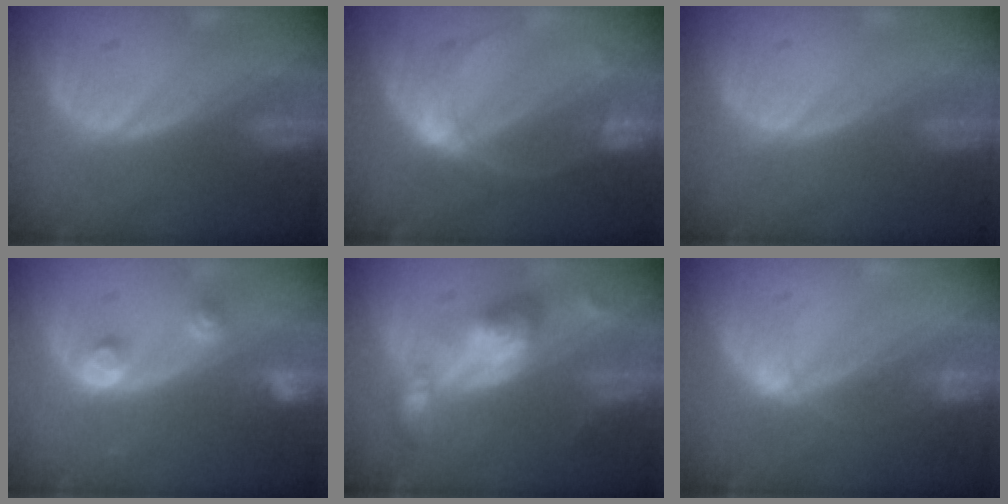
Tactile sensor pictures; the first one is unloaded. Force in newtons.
{"total": 5.9, "press": 5.9, "slide": 0.1}
{"total": 0.0}
{"total": 3.1, "press": 3.1, "slide": 0.2}
{"total": 6.2, "press": 6.1, "slide": 1.0}
{"total": 2.5, "press": 2.5, "slide": 0.1}